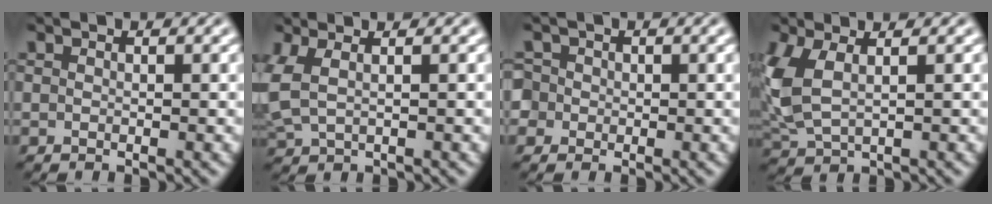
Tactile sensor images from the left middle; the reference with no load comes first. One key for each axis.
{"total": 2.3, "fx": 0.8, "fy": 1.1, "fz": 1.9, "tx": -0.054, "ty": 0.003, "tz": 0.020}
{"total": 3.0, "fx": 0.3, "fy": 2.8, "fz": 1.0, "tx": -0.010, "ty": 0.023, "tz": -0.018}
{"total": 4.5, "fx": 0.9, "fy": 2.4, "fz": 3.7, "tx": -0.098, "ty": -0.002, "tz": 0.021}